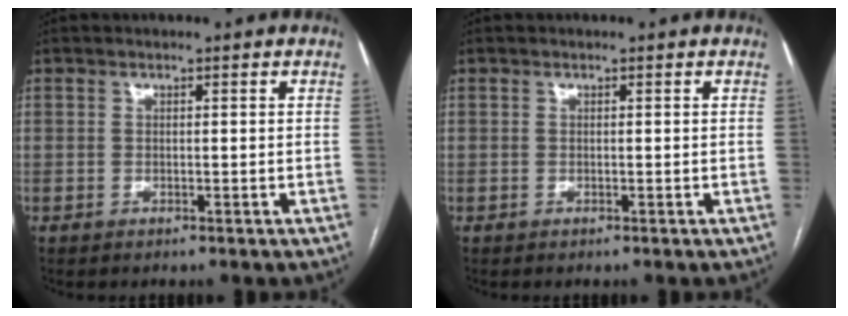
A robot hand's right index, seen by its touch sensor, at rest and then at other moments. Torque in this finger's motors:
{"motor_torque": [0.00, 0.00, 0.00, 0.01]}